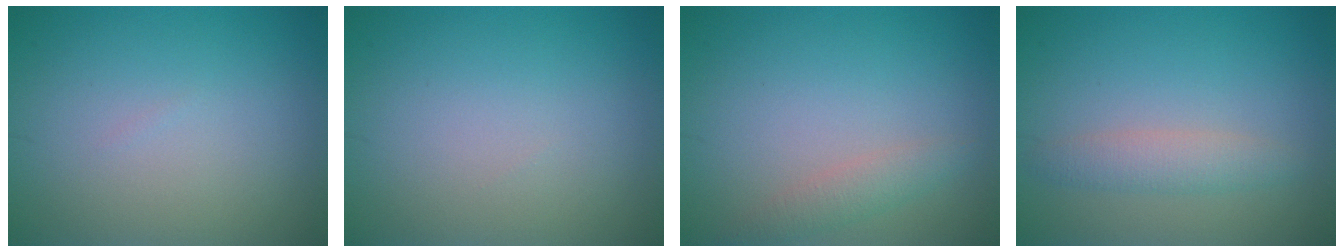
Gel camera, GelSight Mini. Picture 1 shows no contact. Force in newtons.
{"total": 0.0}
{"total": 1.7, "press": 1.7, "slide": 0.1}
{"total": 2.2, "press": 2.2, "slide": 0.1}